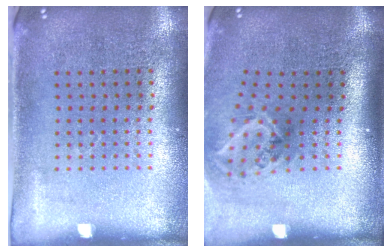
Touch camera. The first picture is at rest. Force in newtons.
{"total": 1.9, "press": 1.2, "slide": 1.5}